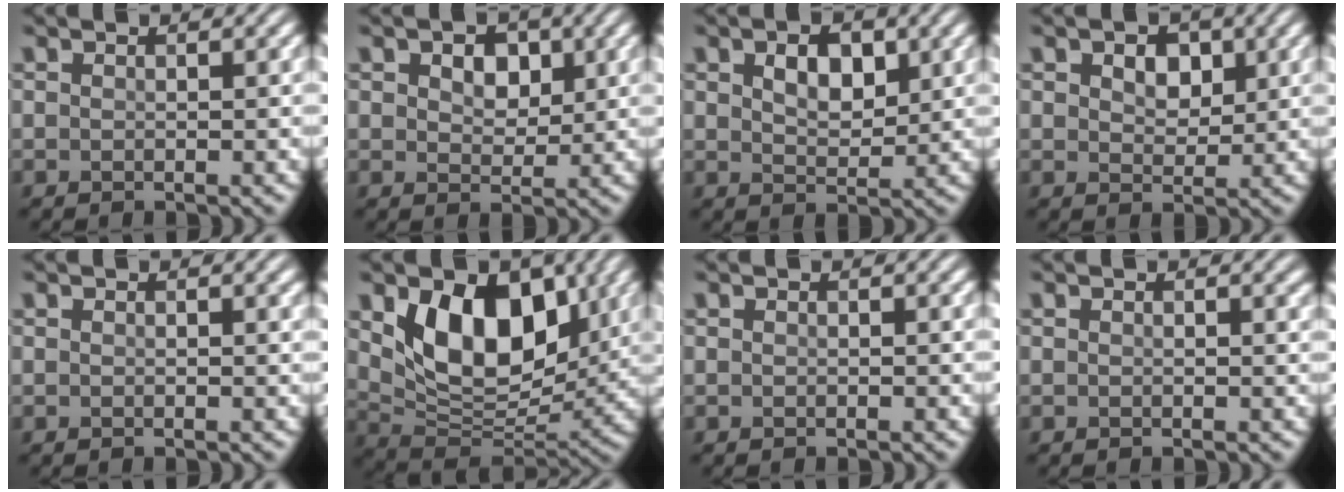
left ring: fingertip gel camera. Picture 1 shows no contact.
{"total": 3.7, "force": [1.4, 2.4, 2.4], "torque": [-0.034, 0.006, 0.011]}
{"total": 3.7, "force": [1.4, 2.1, 2.8], "torque": [-0.048, 0.002, 0.024]}
{"total": 3.2, "force": [1.2, 2.1, 2.1], "torque": [-0.034, 0.004, 0.013]}
{"total": 0.6, "force": [0.4, 0.1, 0.4], "torque": [-0.002, 0.004, 0.005]}
{"total": 9.8, "force": [3.1, 6.0, 7.0], "torque": [-0.115, -0.019, 0.052]}
{"total": 0.0}
{"total": 0.5, "force": [0.4, 0.1, 0.3], "torque": [-0.002, 0.002, 0.005]}